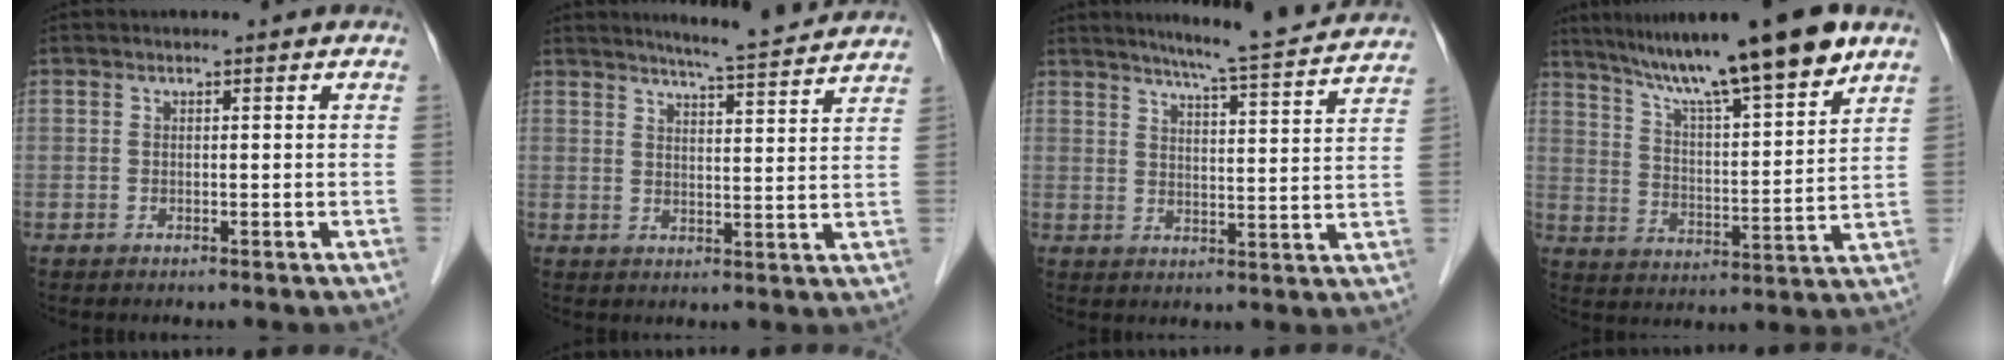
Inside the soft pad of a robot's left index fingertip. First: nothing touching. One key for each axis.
{"total": 9.8, "fx": 9.2, "fy": -0.6, "fz": 3.2, "tx": -0.061, "ty": 0.001, "tz": 0.118}
{"total": 13.9, "fx": 12.9, "fy": -0.4, "fz": 5.3, "tx": -0.086, "ty": -0.015, "tz": 0.160}
{"total": 17.0, "fx": 13.0, "fy": 0.5, "fz": 10.9, "tx": -0.175, "ty": 0.011, "tz": 0.212}